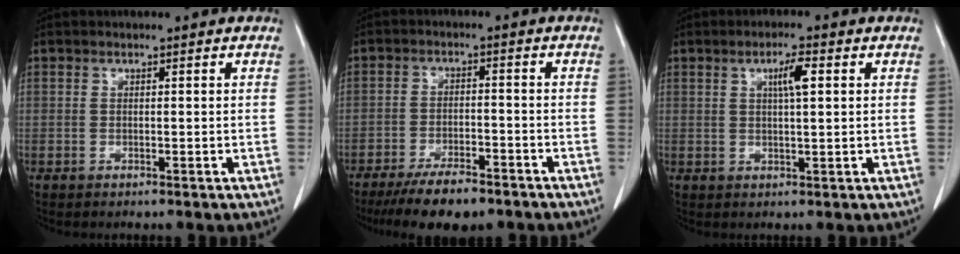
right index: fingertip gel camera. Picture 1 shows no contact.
{"total": 9.0, "force": [-7.1, 2.4, 5.0], "torque": [-0.079, -0.015, -0.118]}
{"total": 3.8, "force": [1.2, 0.4, 3.5], "torque": [-0.060, 0.002, 0.020]}